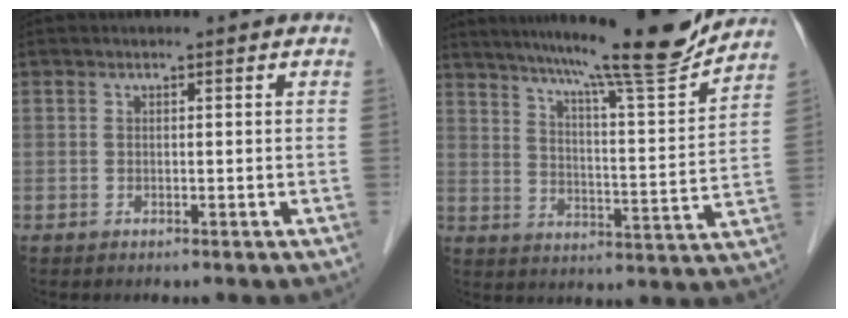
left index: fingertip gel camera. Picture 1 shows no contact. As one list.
[{"total": 17.1, "force": [15.1, -0.7, 8.0], "torque": [-0.125, -0.027, 0.214]}]